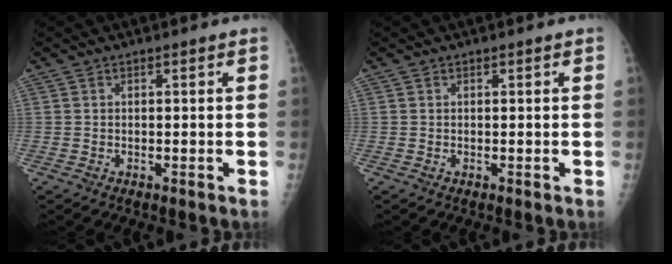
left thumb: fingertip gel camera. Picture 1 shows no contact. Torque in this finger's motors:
{"motor_torque": [-0.16, -0.06, -0.14, -0.07, 0.00]}